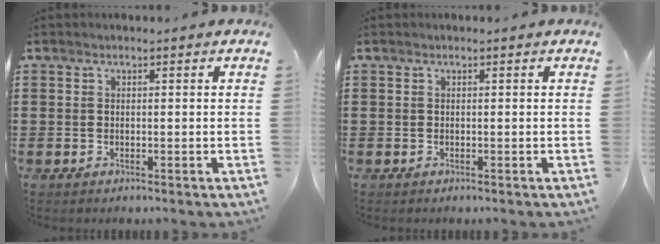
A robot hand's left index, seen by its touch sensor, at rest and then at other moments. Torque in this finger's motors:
{"motor_torque": [0.00, 0.00, 0.00, 0.00]}